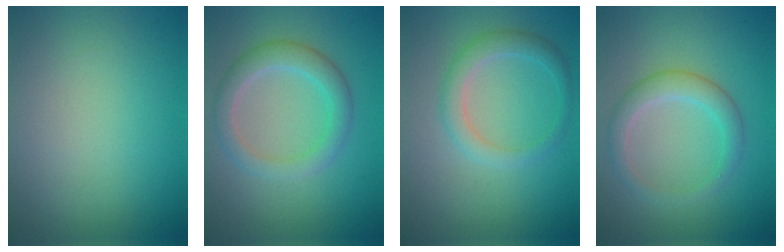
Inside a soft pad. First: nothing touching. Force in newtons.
{"total": 3.3, "press": 3.3, "slide": 0.2}
{"total": 2.5, "press": 2.5, "slide": 0.1}
{"total": 2.8, "press": 2.8, "slide": 0.2}